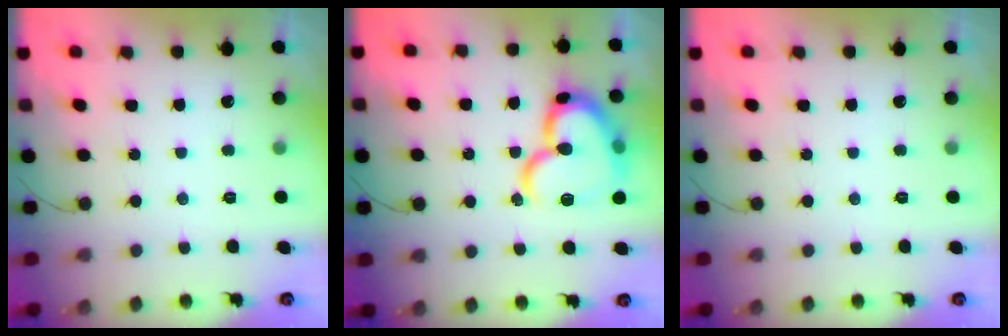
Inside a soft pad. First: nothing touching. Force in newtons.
{"total": 21.0, "press": 20.9, "slide": 2.3}
{"total": 0.0}